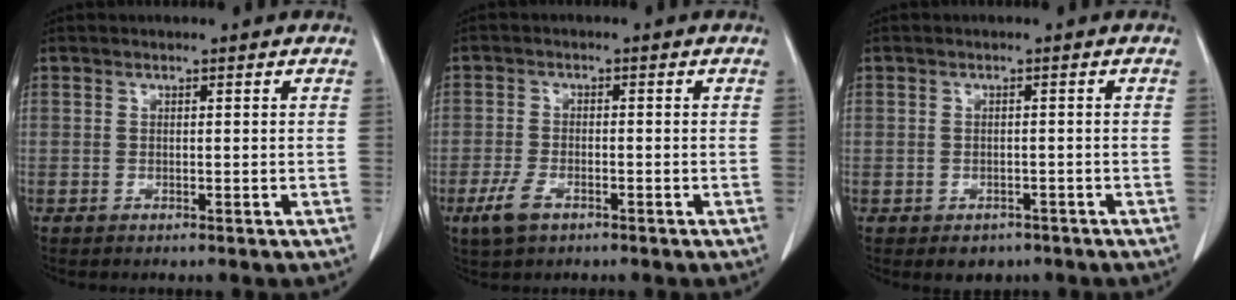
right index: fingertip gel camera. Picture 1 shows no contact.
{"total": 4.1, "force": [-2.3, 1.9, 2.8], "torque": [-0.062, -0.003, -0.041]}
{"total": 2.9, "force": [-1.8, 2.2, 0.6], "torque": [0.000, 0.007, -0.018]}